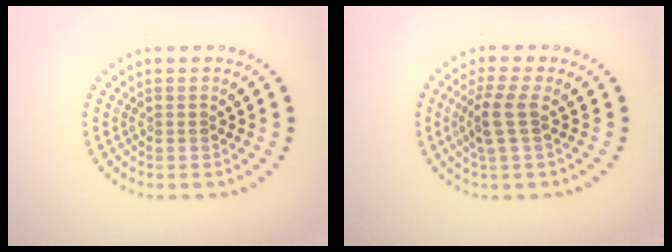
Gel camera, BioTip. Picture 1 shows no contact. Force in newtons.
{"total": 2.7, "press": 2.1, "slide": 1.7}